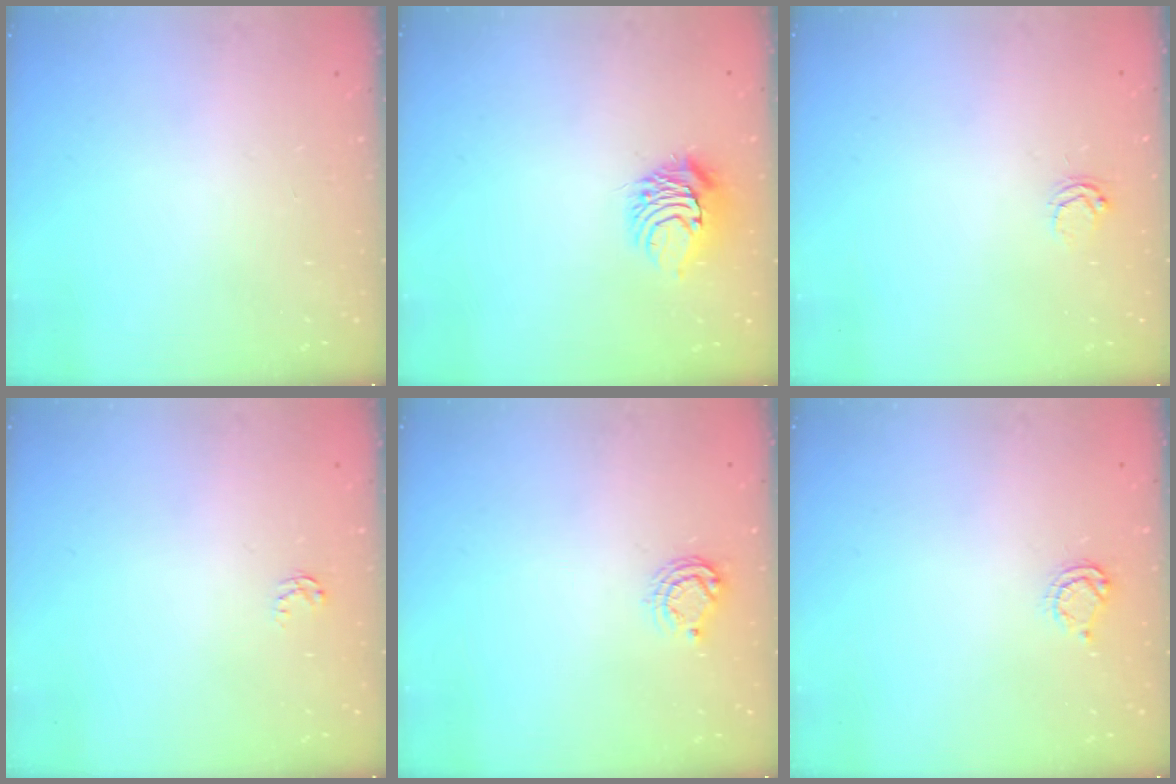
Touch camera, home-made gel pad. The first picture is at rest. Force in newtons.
{"total": 9.2, "press": 9.1, "slide": 0.9}
{"total": 4.4, "press": 4.3, "slide": 0.4}
{"total": 2.6, "press": 2.6, "slide": 0.4}
{"total": 6.9, "press": 6.8, "slide": 0.6}
{"total": 4.9, "press": 4.8, "slide": 0.5}